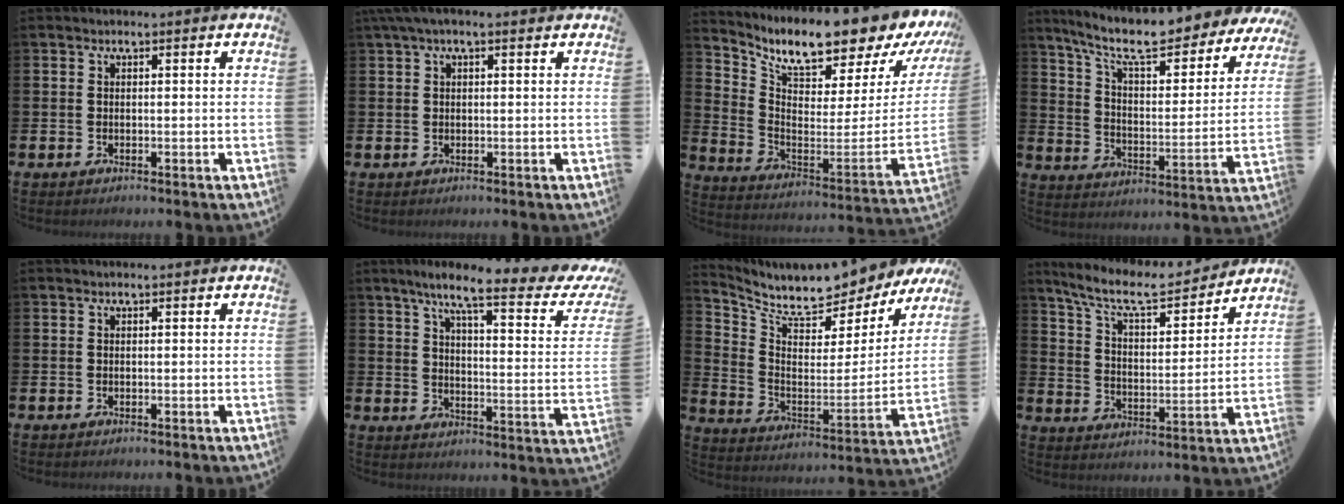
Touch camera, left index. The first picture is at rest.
{"total": 1.9, "force": [1.1, 0.4, 1.5], "torque": [-0.023, 0.003, 0.017]}
{"total": 8.7, "force": [8.1, 1.4, 3.0], "torque": [-0.070, -0.090, 0.124]}
{"total": 10.3, "force": [9.2, 1.9, 4.2], "torque": [-0.105, -0.071, 0.153]}
{"total": 0.0}
{"total": 8.5, "force": [5.9, 1.3, 6.0], "torque": [-0.106, -0.048, 0.082]}
{"total": 8.4, "force": [8.1, 1.5, 1.5], "torque": [-0.061, -0.076, 0.131]}
{"total": 9.0, "force": [8.1, 2.0, 3.3], "torque": [-0.099, -0.051, 0.140]}